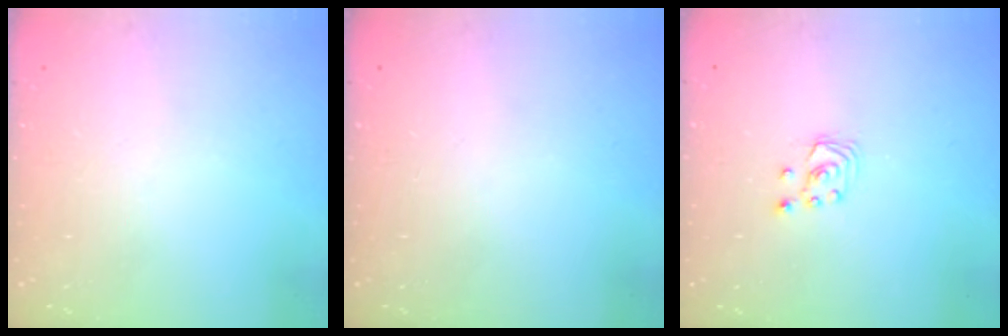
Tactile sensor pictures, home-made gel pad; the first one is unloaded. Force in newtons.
{"total": 0.0}
{"total": 2.7, "press": 2.7, "slide": 0.3}